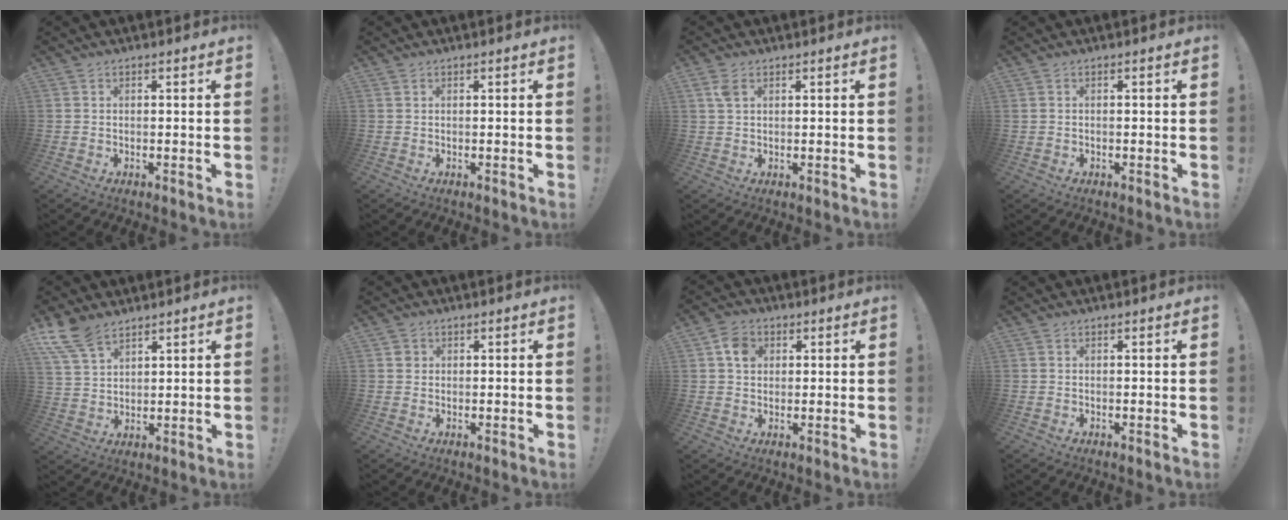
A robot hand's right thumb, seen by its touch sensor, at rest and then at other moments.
{"total": 0.5, "force": [0.3, 0.4, 0.2], "torque": [-0.011, 0.003, 0.008]}
{"total": 3.5, "force": [1.8, 1.9, 2.4], "torque": [-0.041, -0.002, 0.031]}
{"total": 0.0}
{"total": 9.5, "force": [6.9, 4.6, 4.5], "torque": [-0.097, -0.029, 0.139]}
{"total": 1.5, "force": [0.5, 1.4, 0.2], "torque": [0.005, -0.001, 0.008]}
{"total": 6.2, "force": [2.0, 5.1, 2.8], "torque": [-0.047, 0.006, 0.039]}
{"total": 0.0}